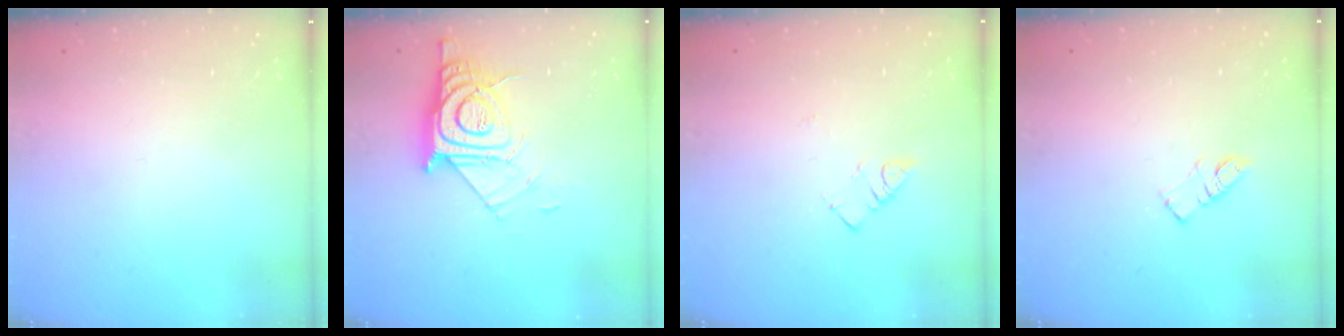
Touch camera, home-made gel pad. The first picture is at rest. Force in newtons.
{"total": 15.1, "press": 15.0, "slide": 1.0}
{"total": 2.6, "press": 2.6, "slide": 0.4}
{"total": 6.1, "press": 6.1, "slide": 0.1}